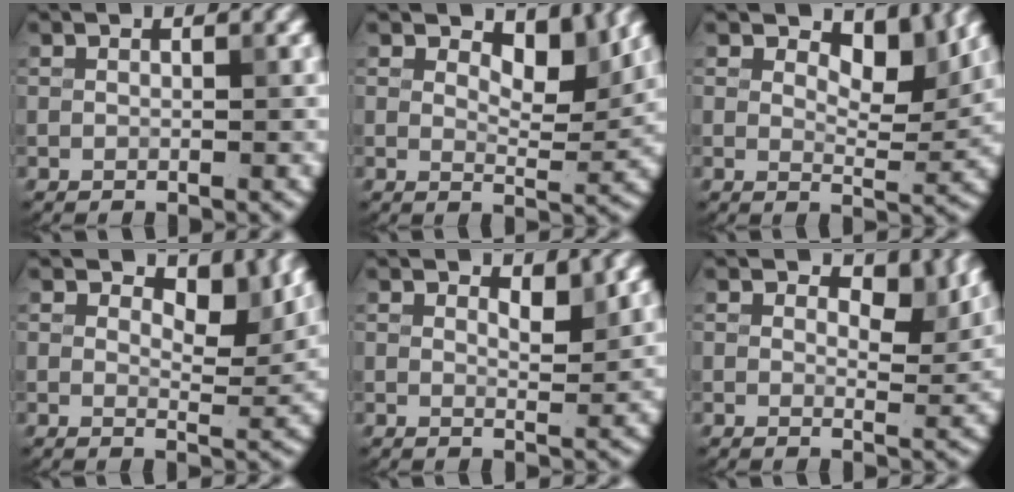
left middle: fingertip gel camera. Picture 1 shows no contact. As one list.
[{"total": 4.1, "force": [2.6, 1.7, 2.7], "torque": [-0.040, -0.009, 0.034]}, {"total": 4.5, "force": [2.8, 2.0, 2.9], "torque": [-0.043, -0.009, 0.036]}, {"total": 3.8, "force": [2.4, 1.7, 2.4], "torque": [-0.035, -0.007, 0.030]}, {"total": 1.6, "force": [1.2, 0.3, 1.0], "torque": [-0.016, -0.005, 0.018]}, {"total": 3.0, "force": [1.8, 1.5, 1.9], "torque": [-0.028, -0.006, 0.024]}]